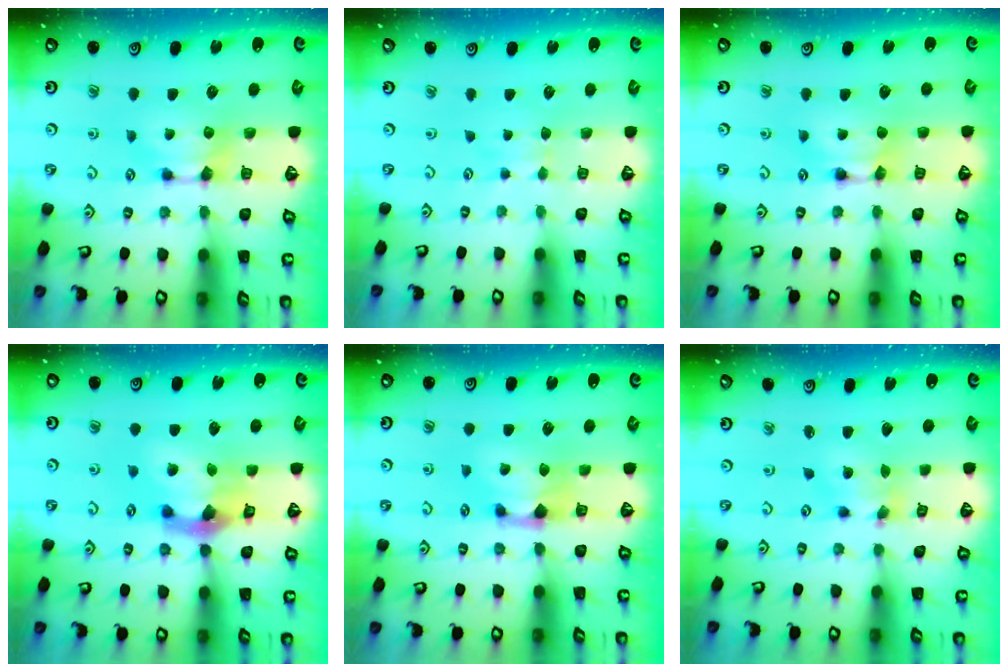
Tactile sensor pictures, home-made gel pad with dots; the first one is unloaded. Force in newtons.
{"total": 2.8, "press": 2.8, "slide": 0.3}
{"total": 1.6, "press": 1.6, "slide": 0.1}
{"total": 6.4, "press": 6.0, "slide": 2.2}
{"total": 1.4, "press": 0.4, "slide": 1.3}
{"total": 2.5, "press": 2.1, "slide": 1.3}